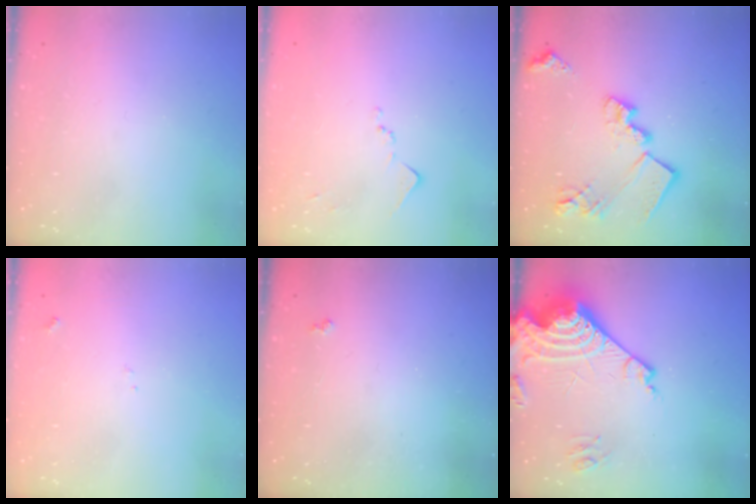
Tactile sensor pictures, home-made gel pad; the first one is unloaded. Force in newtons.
{"total": 7.5, "press": 7.4, "slide": 0.8}
{"total": 18.4, "press": 18.4, "slide": 1.3}
{"total": 8.1, "press": 8.0, "slide": 0.7}
{"total": 1.9, "press": 1.8, "slide": 0.5}
{"total": 21.1, "press": 20.9, "slide": 2.6}